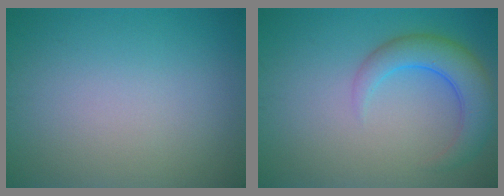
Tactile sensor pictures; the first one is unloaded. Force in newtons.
{"total": 4.9, "press": 4.9, "slide": 0.3}